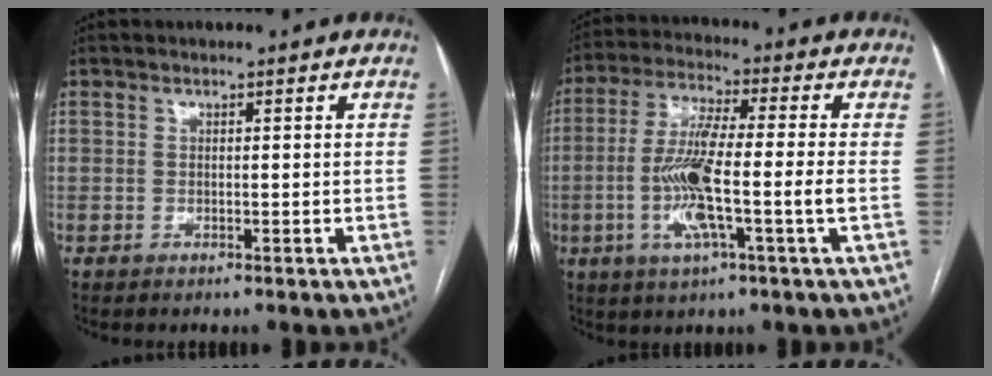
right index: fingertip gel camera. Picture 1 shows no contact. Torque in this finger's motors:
{"motor_torque": [1.69, -0.25, 0.95, 0.21]}